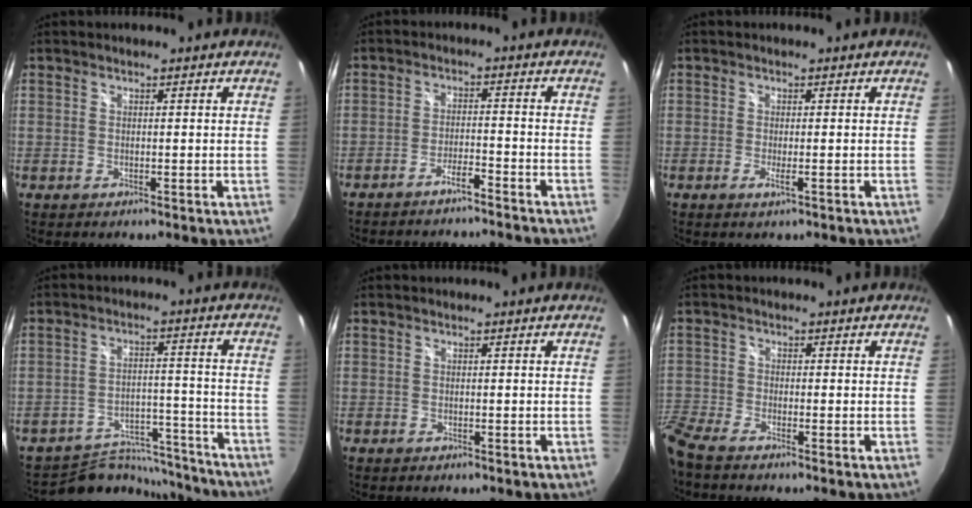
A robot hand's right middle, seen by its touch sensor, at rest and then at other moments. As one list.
[{"total": 5.5, "force": [-5.2, -0.2, 1.8], "torque": [-0.052, 0.001, -0.080]}, {"total": 1.7, "force": [-0.8, -0.2, 1.5], "torque": [-0.029, -0.003, -0.014]}, {"total": 13.6, "force": [-12.6, 4.4, 2.4], "torque": [-0.045, 0.026, -0.172]}, {"total": 0.6, "force": [-0.5, 0.1, 0.3], "torque": [-0.007, 0.000, -0.007]}, {"total": 7.0, "force": [-6.0, 1.2, 3.3], "torque": [-0.098, -0.022, -0.122]}]